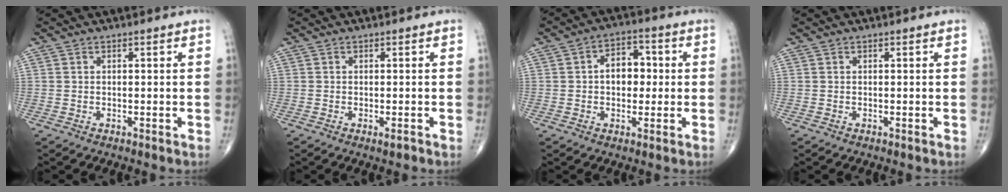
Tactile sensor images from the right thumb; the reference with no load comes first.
{"total": 0.9, "force": [-0.5, 0.2, 0.8], "torque": [-0.010, -0.002, -0.006]}
{"total": 7.3, "force": [0.3, 5.0, 5.3], "torque": [-0.054, 0.017, -0.002]}
{"total": 0.0}